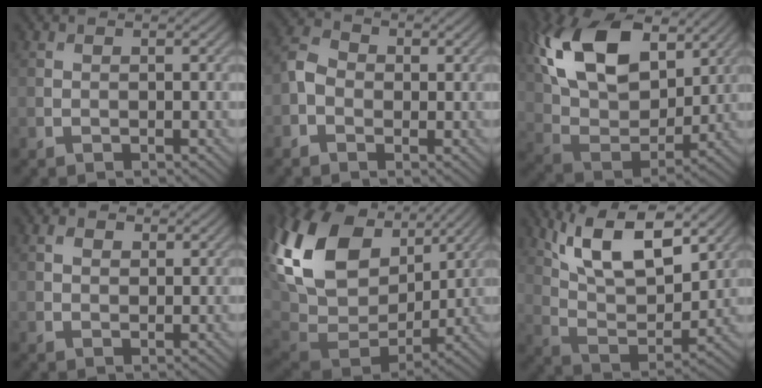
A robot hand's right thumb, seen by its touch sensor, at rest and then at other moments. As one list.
[{"total": 3.4, "force": [-0.7, 2.6, 2.0], "torque": [-0.044, 0.006, -0.024]}, {"total": 16.6, "force": [7.4, 9.6, 11.3], "torque": [-0.243, 0.015, 0.134]}, {"total": 1.5, "force": [0.7, 1.1, 0.9], "torque": [-0.017, 0.002, 0.011]}, {"total": 19.2, "force": [6.3, 12.8, 12.9], "torque": [-0.313, 0.009, 0.128]}, {"total": 13.5, "force": [7.9, 5.5, 9.5], "torque": [-0.184, 0.000, 0.134]}]